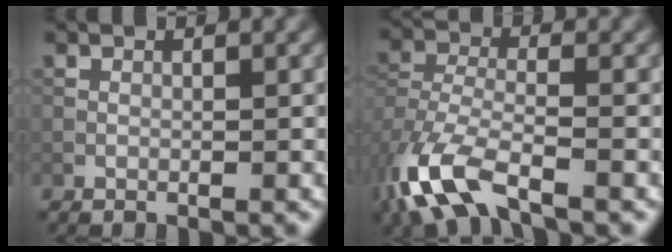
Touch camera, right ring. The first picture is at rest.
{"total": 8.7, "force": [-5.1, 3.7, 6.0], "torque": [-0.145, -0.019, -0.106]}